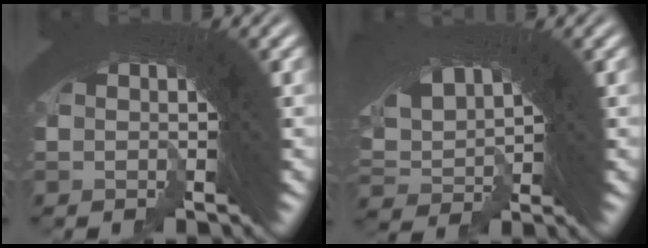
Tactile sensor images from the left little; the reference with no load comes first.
{"total": 6.0, "force": [-0.2, 4.2, 4.2], "torque": [-0.113, -0.018, 0.008]}